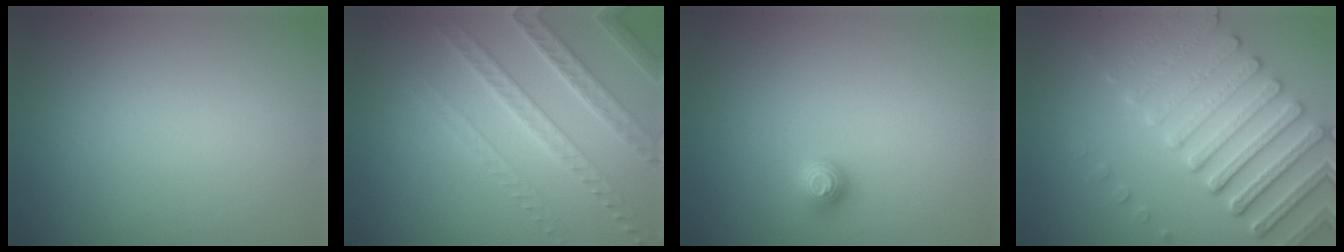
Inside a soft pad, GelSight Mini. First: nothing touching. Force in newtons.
{"total": 3.8, "press": 3.6, "slide": 1.0}
{"total": 1.2, "press": 1.1, "slide": 0.4}
{"total": 6.1, "press": 5.4, "slide": 2.8}